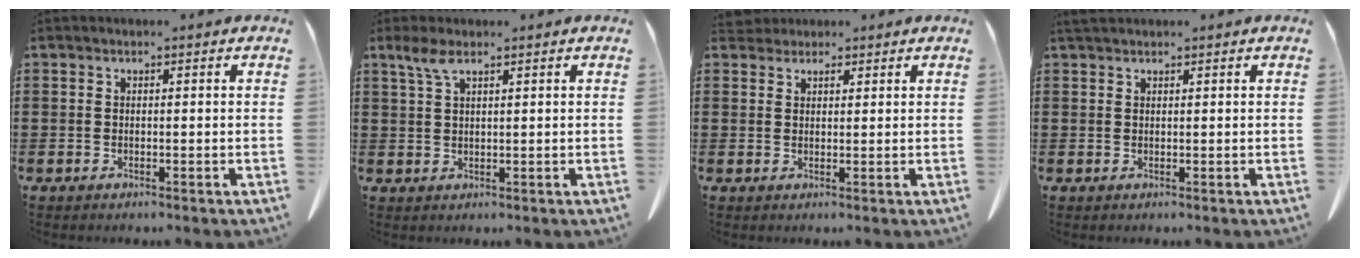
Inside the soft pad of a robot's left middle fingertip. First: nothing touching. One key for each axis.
{"total": 3.3, "fx": 2.0, "fy": 0.9, "fz": 2.5, "tx": -0.057, "ty": 0.003, "tz": 0.035}
{"total": 2.4, "fx": 2.1, "fy": 1.1, "fz": 0.3, "tx": -0.005, "ty": 0.003, "tz": 0.039}
{"total": 0.9, "fx": 0.9, "fy": 0.2, "fz": 0.3, "tx": -0.009, "ty": 0.000, "tz": 0.017}